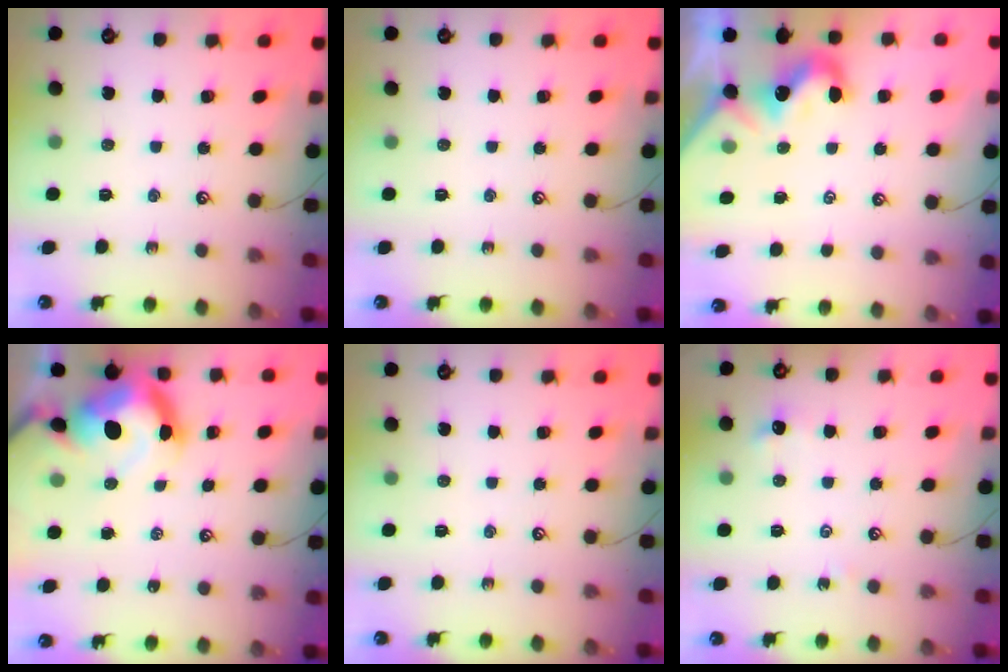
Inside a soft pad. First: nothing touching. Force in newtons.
{"total": 0.0}
{"total": 0.8, "press": 0.7, "slide": 0.5}
{"total": 15.5, "press": 15.4, "slide": 1.5}
{"total": 0.0}
{"total": 3.9, "press": 3.8, "slide": 0.7}